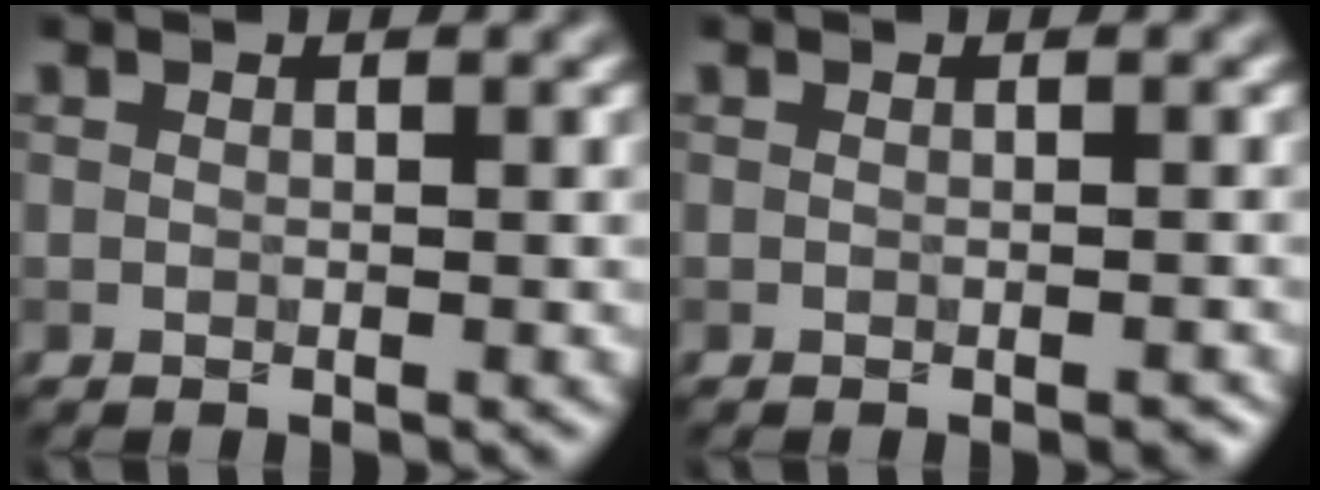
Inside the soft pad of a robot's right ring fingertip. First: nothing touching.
{"total": 0.8, "force": [-0.5, 0.2, 0.5], "torque": [-0.006, -0.001, -0.005]}